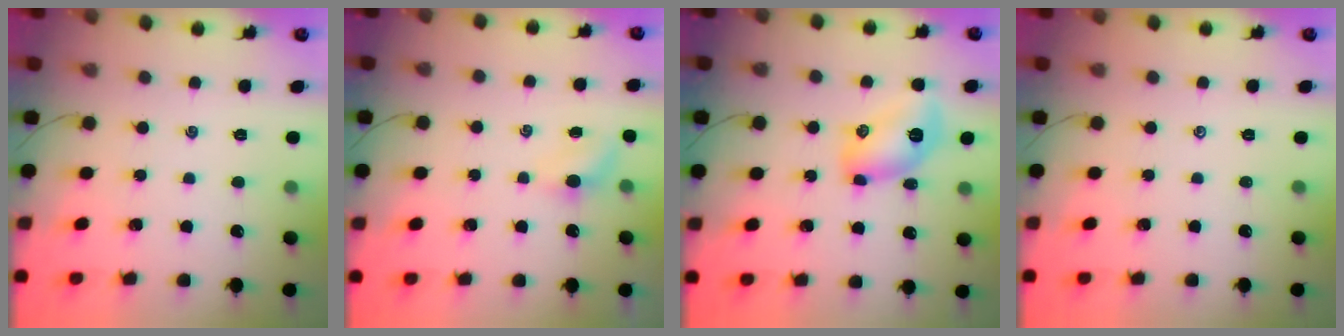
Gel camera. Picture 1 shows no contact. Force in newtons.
{"total": 4.3, "press": 4.1, "slide": 1.3}
{"total": 10.1, "press": 10.0, "slide": 0.9}
{"total": 0.0}